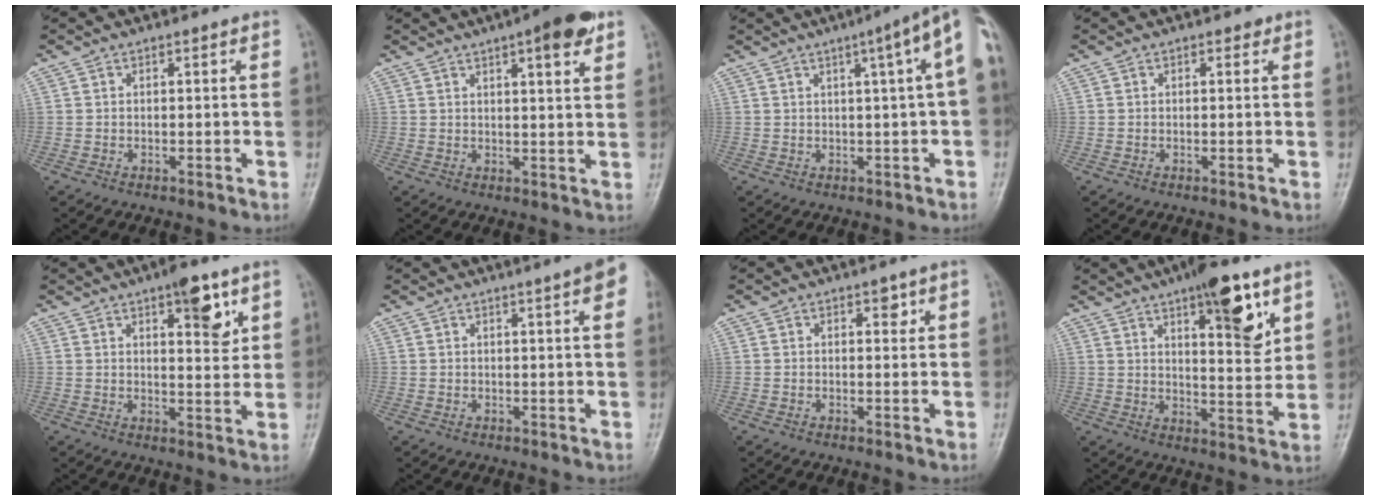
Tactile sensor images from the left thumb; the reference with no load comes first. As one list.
[{"total": 8.1, "force": [4.7, 2.0, 6.3], "torque": [-0.070, -0.017, 0.059]}, {"total": 8.7, "force": [2.4, 0.6, 8.3], "torque": [-0.102, 0.022, 0.023]}, {"total": 0.7, "force": [0.3, 0.5, 0.5], "torque": [0.001, 0.001, 0.001]}, {"total": 8.1, "force": [4.1, 2.9, 6.4], "torque": [-0.067, -0.021, 0.056]}, {"total": 6.3, "force": [3.2, 0.6, 5.4], "torque": [-0.056, 0.004, 0.035]}, {"total": 1.8, "force": [0.9, 1.0, 1.2], "torque": [-0.001, -0.001, 0.011]}, {"total": 13.2, "force": [6.9, 4.0, 10.5], "torque": [-0.124, -0.039, 0.102]}]